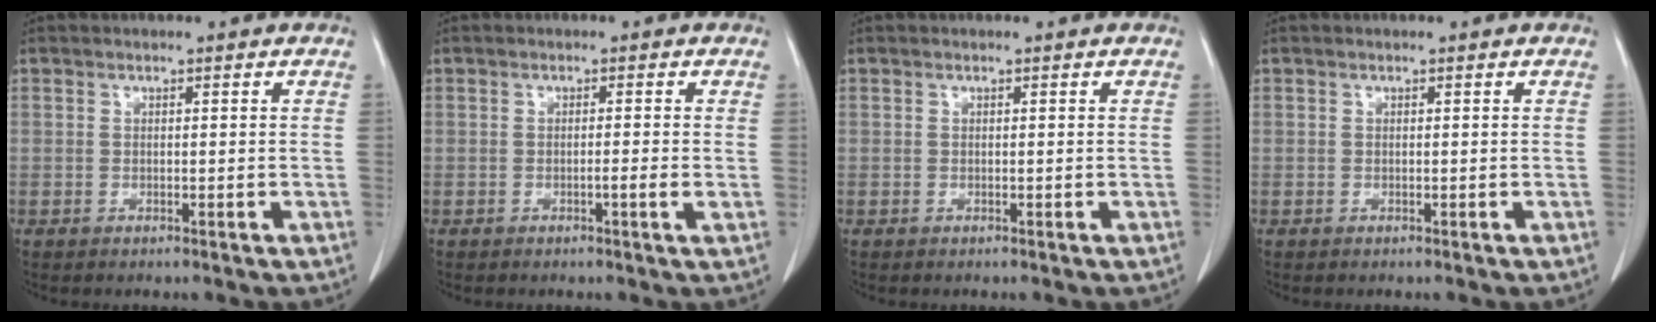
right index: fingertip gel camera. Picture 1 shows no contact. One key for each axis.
{"total": 1.6, "fx": -0.5, "fy": -0.3, "fz": 1.5, "tx": -0.023, "ty": -0.002, "tz": -0.007}
{"total": 0.0}
{"total": 0.0}